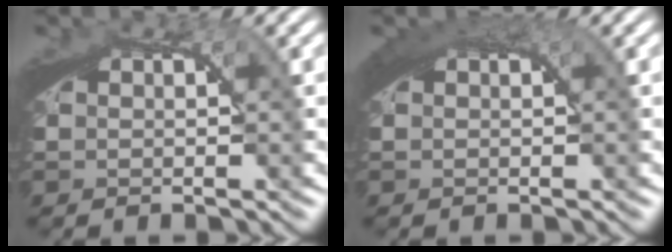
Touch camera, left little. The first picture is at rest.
{"total": 2.2, "force": [1.2, 0.5, 1.8], "torque": [-0.020, 0.011, 0.014]}